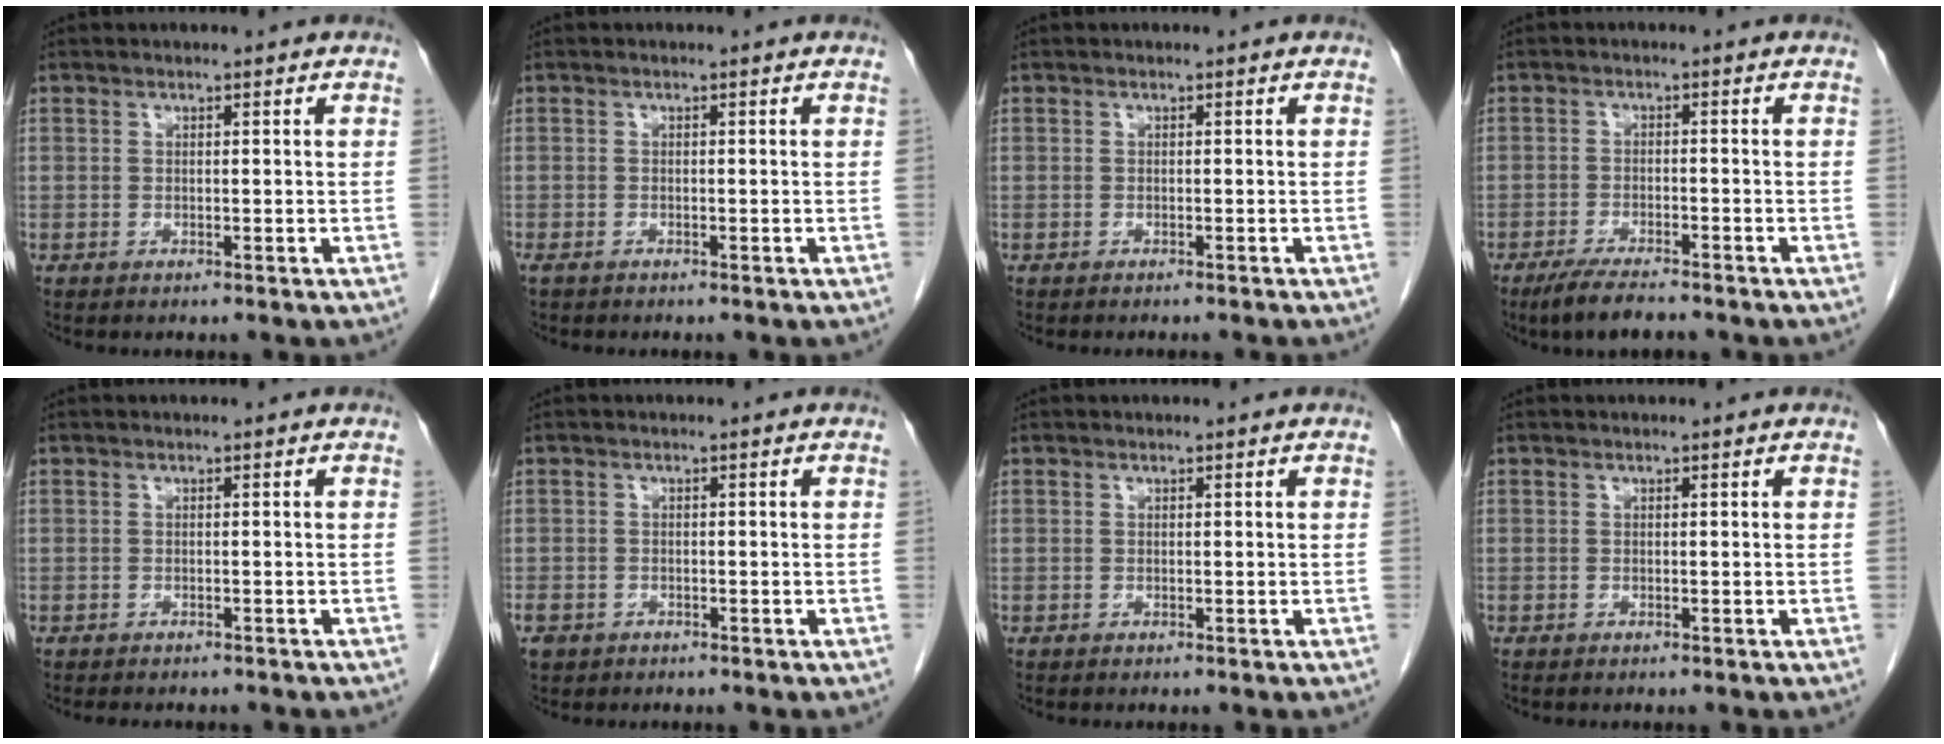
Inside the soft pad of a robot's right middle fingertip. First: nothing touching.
{"total": 1.4, "force": [-1.2, 0.5, 0.6], "torque": [-0.016, -0.004, -0.016]}
{"total": 1.9, "force": [-1.8, 0.0, 0.6], "torque": [-0.008, -0.001, -0.021]}
{"total": 5.5, "force": [-4.5, 0.8, 3.1], "torque": [-0.059, -0.013, -0.079]}
{"total": 4.6, "force": [-3.9, 1.4, 1.8], "torque": [-0.021, -0.004, -0.043]}
{"total": 3.1, "force": [-2.1, 2.2, 0.9], "torque": [-0.019, 0.000, -0.035]}
{"total": 0.0}
{"total": 0.0}